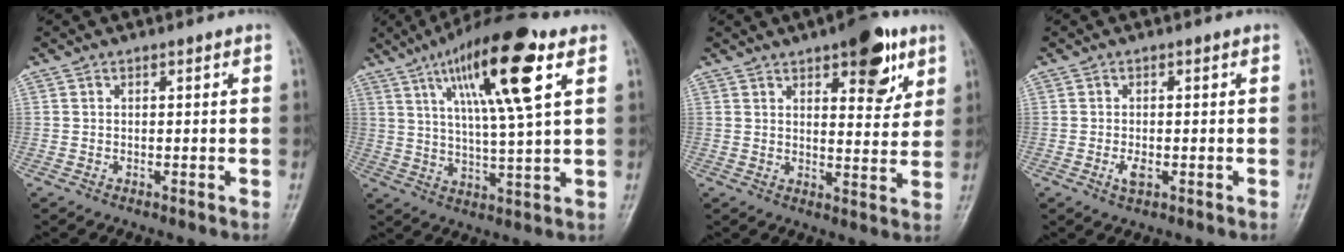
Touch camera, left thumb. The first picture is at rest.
{"total": 17.3, "force": [7.5, 3.1, 15.2], "torque": [-0.260, -0.016, 0.125]}
{"total": 11.2, "force": [6.0, 4.6, 8.2], "torque": [-0.077, -0.026, 0.079]}
{"total": 2.3, "force": [-0.7, 1.2, 1.9], "torque": [-0.035, -0.002, -0.011]}